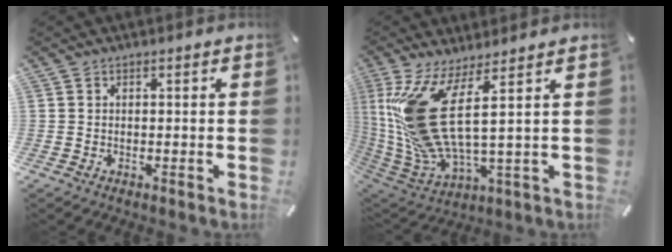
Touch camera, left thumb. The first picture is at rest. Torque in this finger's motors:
{"motor_torque": [1.34, 1.67, 1.68, -1.09, 1.05]}